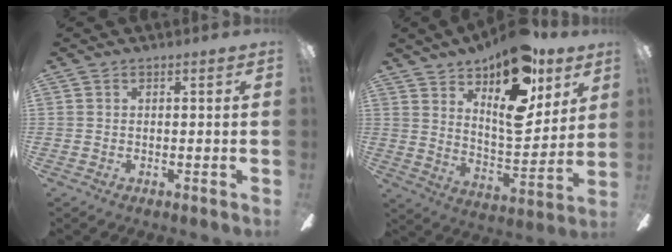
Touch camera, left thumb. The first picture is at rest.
{"total": 19.3, "force": [12.5, 8.0, 12.4], "torque": [-0.176, -0.076, 0.209]}